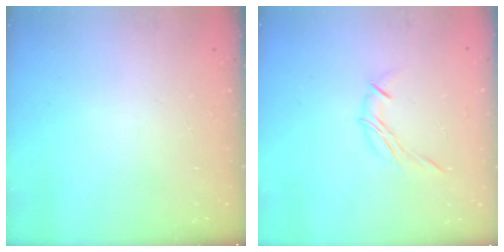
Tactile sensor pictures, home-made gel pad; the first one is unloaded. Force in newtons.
{"total": 7.2, "press": 7.1, "slide": 1.3}